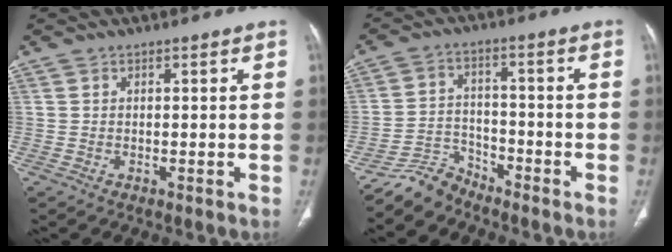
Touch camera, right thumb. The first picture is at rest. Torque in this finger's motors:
{"motor_torque": [0.14, 0.63, -0.17, -0.23, -0.01]}